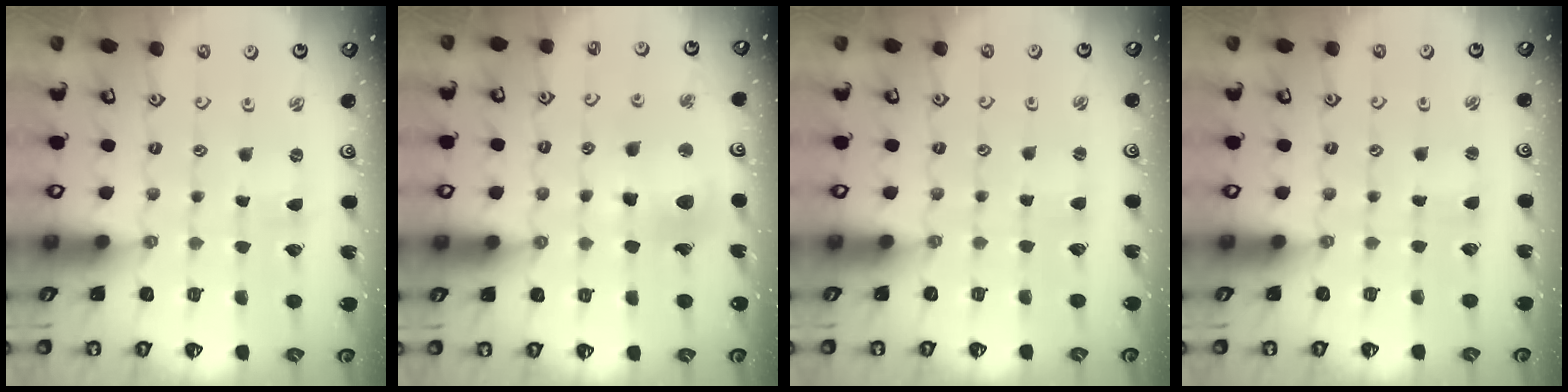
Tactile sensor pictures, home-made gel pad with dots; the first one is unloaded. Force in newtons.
{"total": 12.7, "press": 12.6, "slide": 1.7}
{"total": 2.0, "press": 2.0, "slide": 0.4}
{"total": 0.7, "press": 0.7, "slide": 0.1}